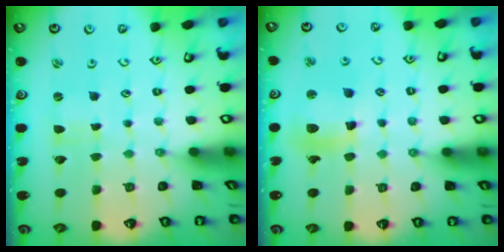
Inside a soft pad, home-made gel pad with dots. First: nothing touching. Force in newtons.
{"total": 12.2, "press": 12.1, "slide": 1.4}